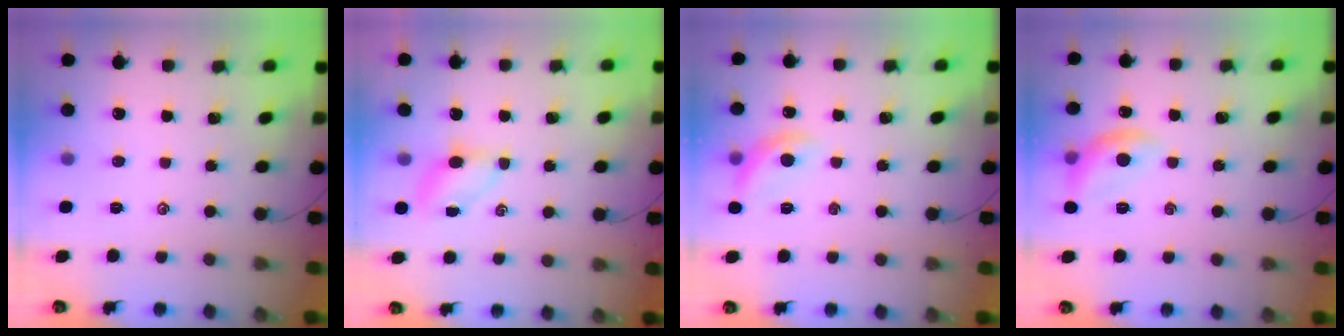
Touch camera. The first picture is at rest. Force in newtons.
{"total": 4.2, "press": 4.1, "slide": 1.2}
{"total": 8.8, "press": 8.7, "slide": 1.3}
{"total": 9.8, "press": 9.8, "slide": 0.4}